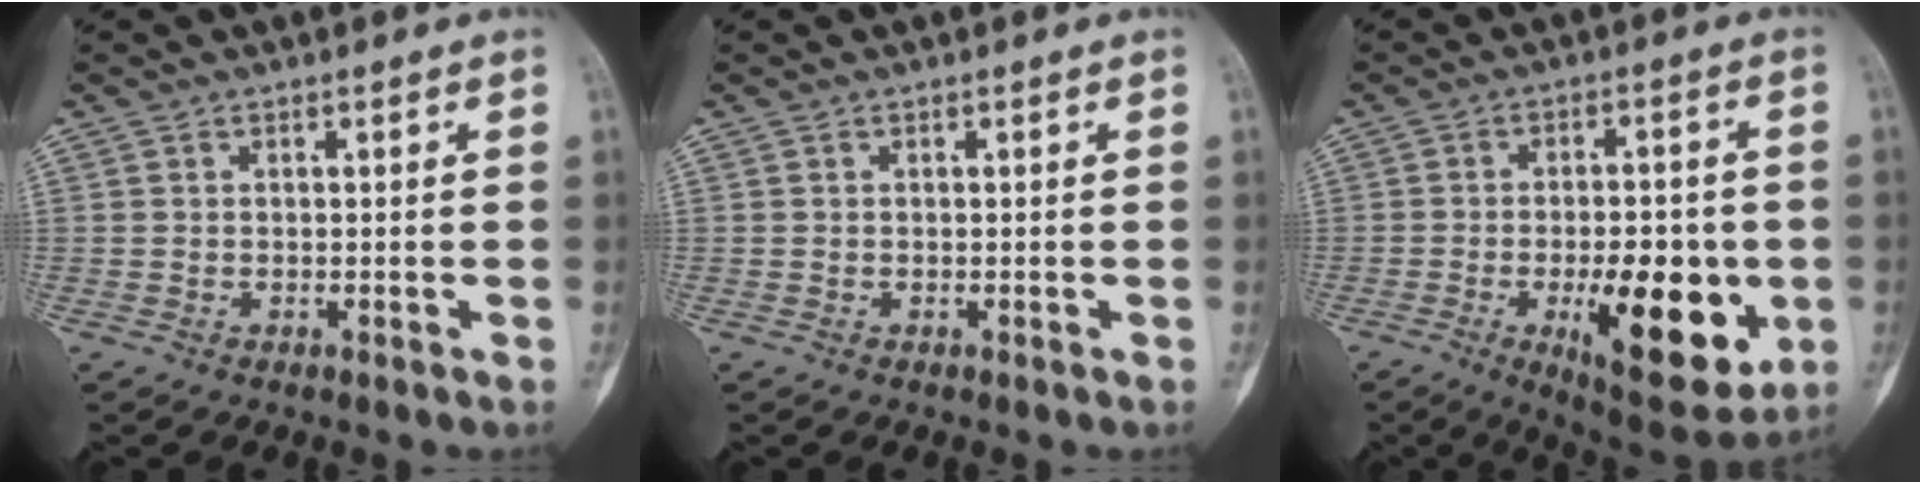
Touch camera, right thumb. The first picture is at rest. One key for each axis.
{"total": 0.0}
{"total": 17.8, "fx": -4.6, "fy": 7.3, "fz": 15.6, "tx": -0.198, "ty": -0.003, "tz": -0.054}